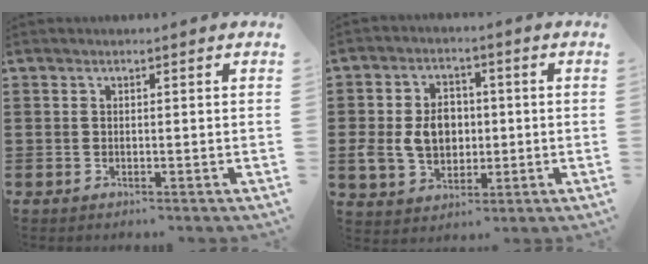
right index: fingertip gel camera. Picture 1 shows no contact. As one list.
[{"total": 7.8, "force": [-0.2, 6.0, 5.0], "torque": [-0.118, 0.008, -0.009]}]